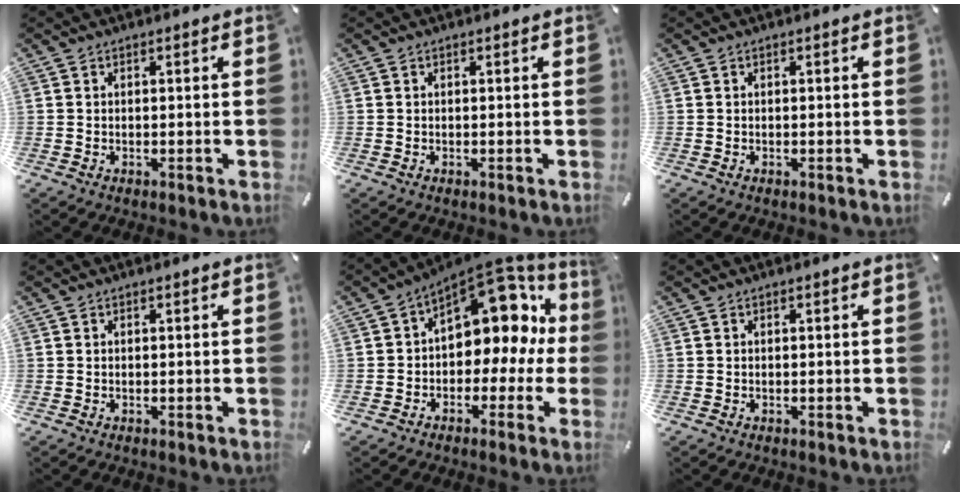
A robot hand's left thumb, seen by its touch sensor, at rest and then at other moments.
{"total": 0.0}
{"total": 0.0}
{"total": 0.0}
{"total": 12.5, "force": [5.9, 8.2, 7.5], "torque": [-0.102, -0.058, 0.102]}
{"total": 0.0}